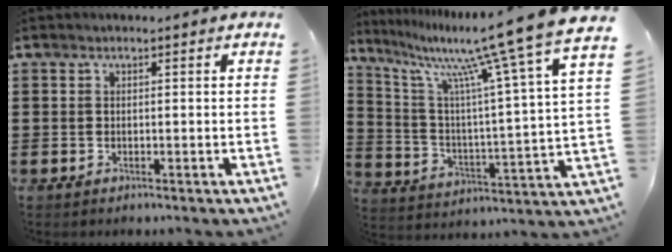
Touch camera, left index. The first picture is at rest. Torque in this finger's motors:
{"motor_torque": [0.71, -0.08, 1.00, 0.21]}